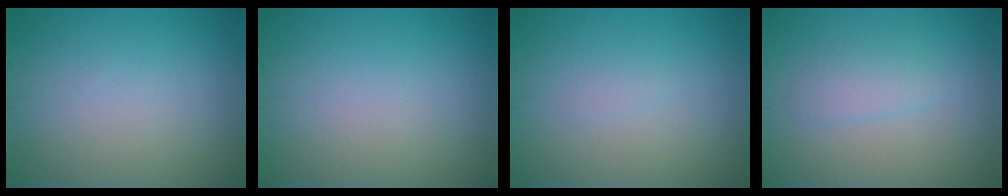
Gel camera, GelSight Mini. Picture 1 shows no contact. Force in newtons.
{"total": 0.0}
{"total": 0.5, "press": 0.5, "slide": 0.1}
{"total": 1.8, "press": 1.8, "slide": 0.2}